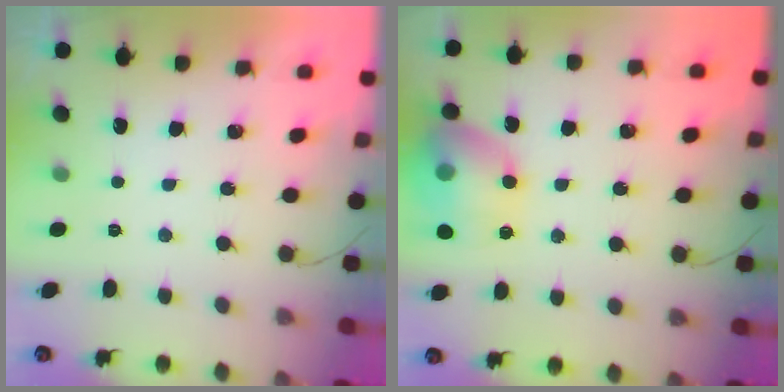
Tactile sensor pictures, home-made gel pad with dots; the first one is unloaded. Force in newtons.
{"total": 16.5, "press": 16.5, "slide": 1.3}